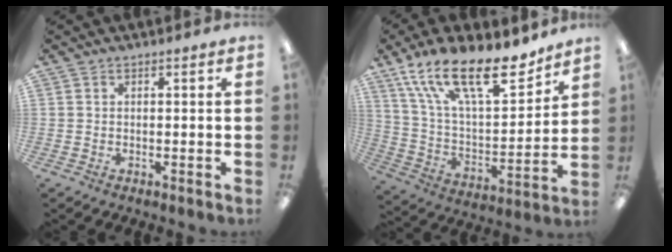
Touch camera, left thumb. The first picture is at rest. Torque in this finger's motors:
{"motor_torque": [0.52, 0.48, 1.51, -1.26, 0.54]}